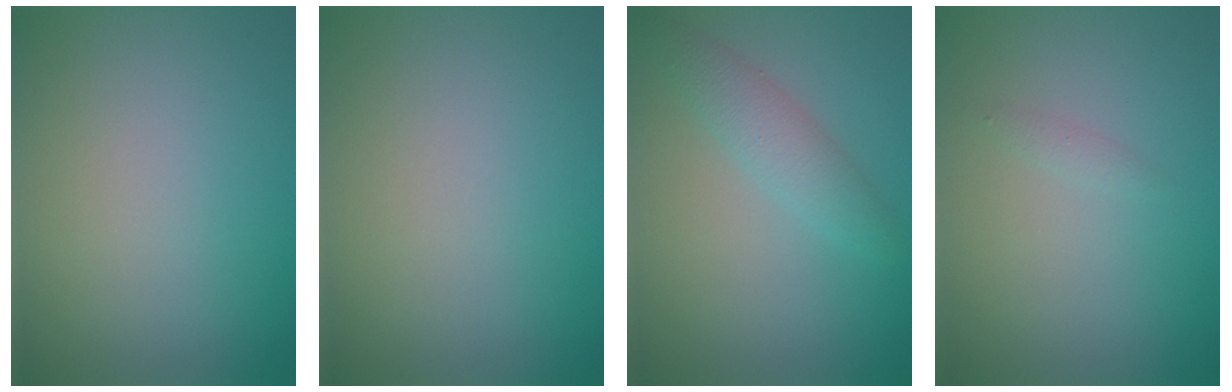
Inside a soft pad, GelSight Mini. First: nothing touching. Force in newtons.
{"total": 0.0}
{"total": 2.7, "press": 2.7, "slide": 0.1}
{"total": 0.6, "press": 0.6, "slide": 0.0}